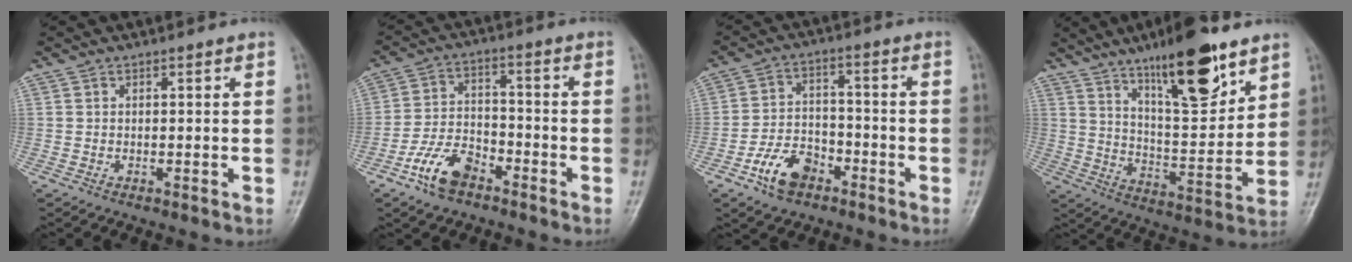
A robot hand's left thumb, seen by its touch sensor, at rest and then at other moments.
{"total": 8.9, "force": [-5.5, 4.9, 5.1], "torque": [-0.092, 0.028, -0.107]}
{"total": 8.8, "force": [-5.0, 5.4, 4.9], "torque": [-0.074, 0.030, -0.092]}
{"total": 17.8, "force": [11.1, 5.1, 12.9], "torque": [-0.175, -0.062, 0.191]}